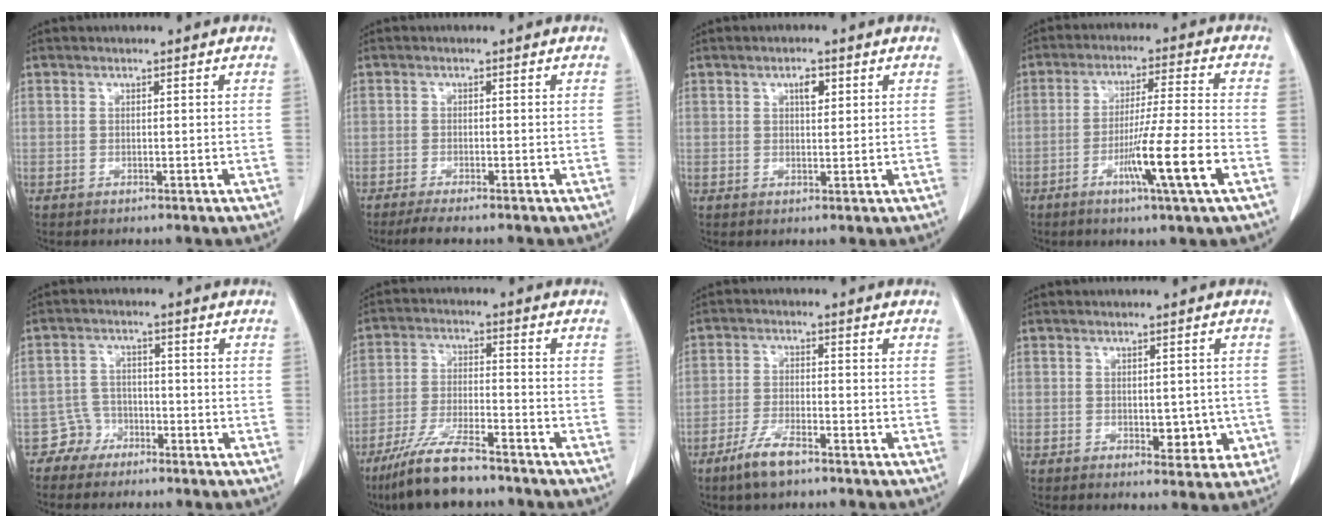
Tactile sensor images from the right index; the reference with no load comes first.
{"total": 3.8, "force": [-3.2, 0.2, 2.0], "torque": [-0.034, -0.009, -0.050]}
{"total": 2.2, "force": [1.0, 1.0, 1.7], "torque": [-0.027, -0.001, 0.016]}
{"total": 10.9, "force": [-4.4, -1.2, 9.9], "torque": [-0.174, -0.015, -0.079]}
{"total": 3.4, "force": [-2.4, 2.3, -0.6], "torque": [0.013, 0.012, -0.048]}
{"total": 10.7, "force": [-8.5, 1.7, 6.3], "torque": [-0.123, -0.028, -0.154]}
{"total": 5.4, "force": [-3.8, 1.1, 3.6], "torque": [-0.080, -0.006, -0.072]}
{"total": 4.7, "force": [-1.0, 2.7, 3.7], "torque": [-0.032, 0.002, -0.006]}